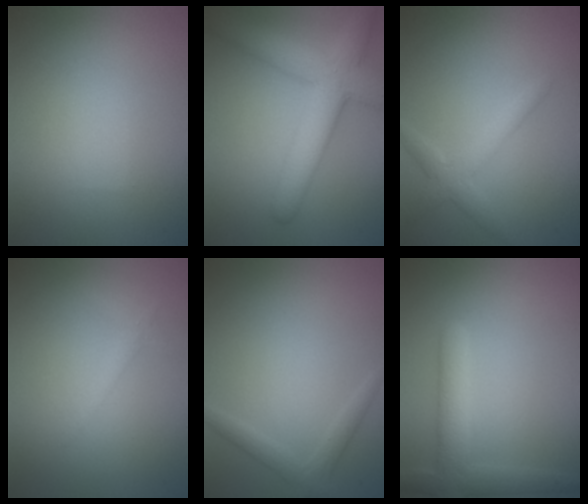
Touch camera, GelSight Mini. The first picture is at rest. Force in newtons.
{"total": 6.8, "press": 6.8, "slide": 0.2}
{"total": 2.5, "press": 2.5, "slide": 0.2}
{"total": 1.1, "press": 1.1, "slide": 0.1}
{"total": 1.9, "press": 1.9, "slide": 0.2}
{"total": 3.5, "press": 3.5, "slide": 0.3}